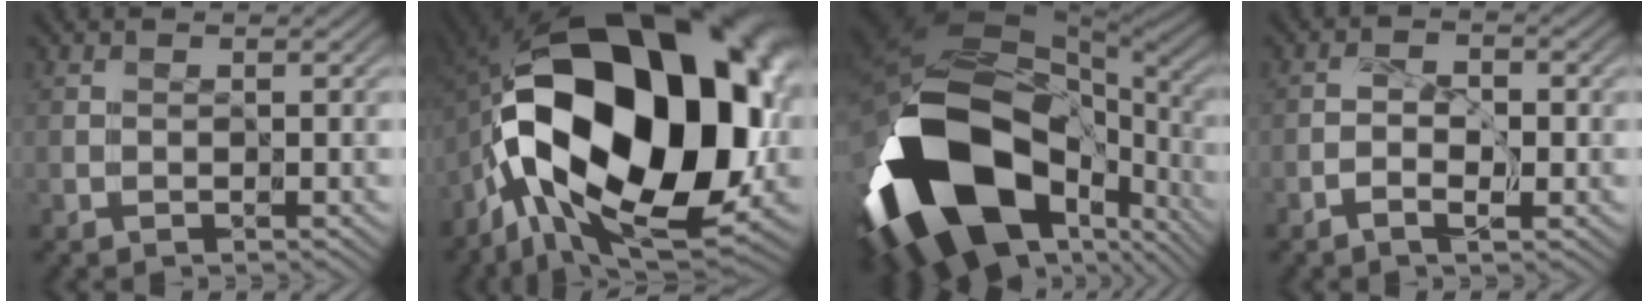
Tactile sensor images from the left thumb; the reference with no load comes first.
{"total": 22.0, "force": [-1.2, 12.5, 18.0], "torque": [-0.373, -0.025, -0.010]}
{"total": 19.2, "force": [-6.4, 11.5, 13.9], "torque": [-0.307, -0.052, -0.079]}
{"total": 2.1, "force": [-0.8, 1.0, 1.6], "torque": [-0.029, 0.002, -0.017]}